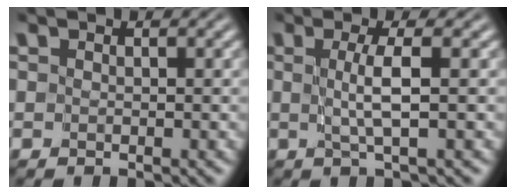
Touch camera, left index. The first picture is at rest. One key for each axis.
{"total": 2.7, "fx": 0.0, "fy": 0.2, "fz": 2.7, "tx": -0.050, "ty": -0.003, "tz": -0.001}